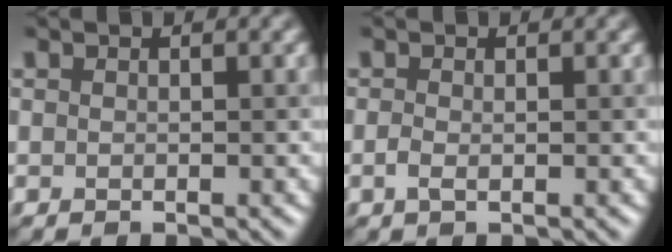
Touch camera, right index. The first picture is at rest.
{"total": 0.7, "force": [0.0, 0.4, 0.6], "torque": [-0.013, 0.004, -0.003]}